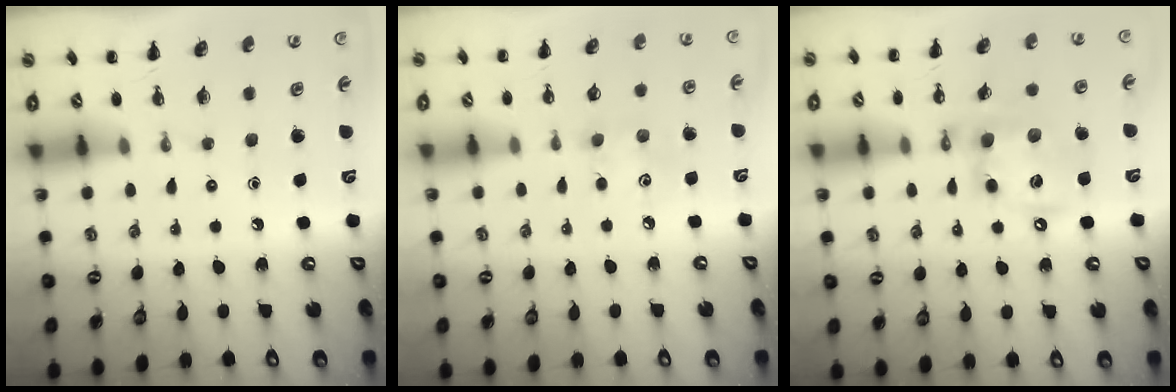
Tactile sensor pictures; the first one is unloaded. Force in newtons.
{"total": 4.6, "press": 4.5, "slide": 1.1}
{"total": 15.4, "press": 15.1, "slide": 2.8}